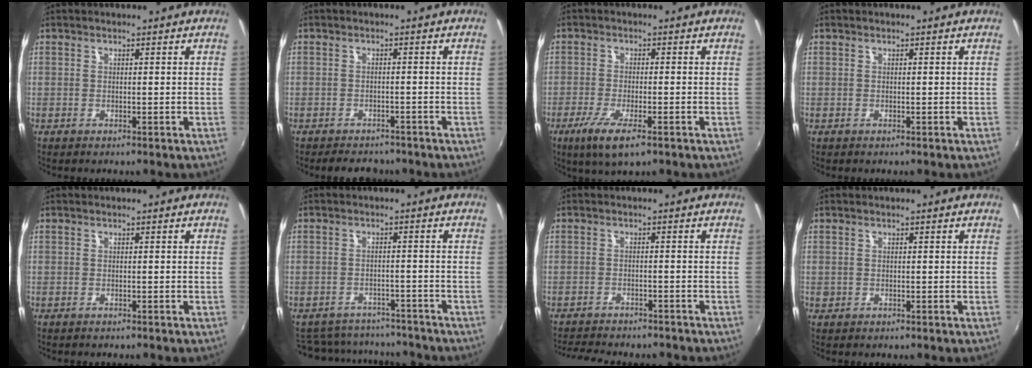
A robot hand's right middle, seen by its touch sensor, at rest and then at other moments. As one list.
[{"total": 6.0, "force": [-5.1, 2.5, 1.9], "torque": [-0.047, -0.008, -0.072]}, {"total": 7.4, "force": [-4.3, 1.6, 5.8], "torque": [-0.130, -0.027, -0.077]}, {"total": 0.0}, {"total": 0.5, "force": [-0.5, 0.2, 0.1], "torque": [-0.002, -0.002, -0.008]}, {"total": 13.9, "force": [-12.2, 5.3, 3.8], "torque": [-0.095, 0.017, -0.164]}, {"total": 9.2, "force": [-8.3, 2.0, 3.3], "torque": [-0.083, -0.015, -0.123]}, {"total": 0.7, "force": [-0.2, 0.6, 0.1], "torque": [-0.001, -0.003, -0.003]}]